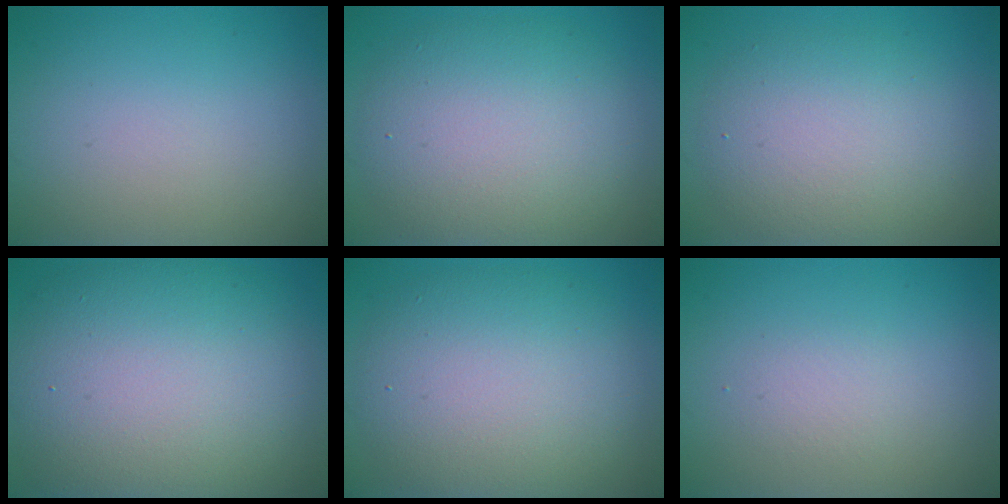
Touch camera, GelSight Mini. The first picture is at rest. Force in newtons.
{"total": 8.1, "press": 8.0, "slide": 0.6}
{"total": 5.5, "press": 5.5, "slide": 0.6}
{"total": 12.9, "press": 12.9, "slide": 0.6}
{"total": 8.8, "press": 8.8, "slide": 0.7}
{"total": 1.4, "press": 1.4, "slide": 0.1}